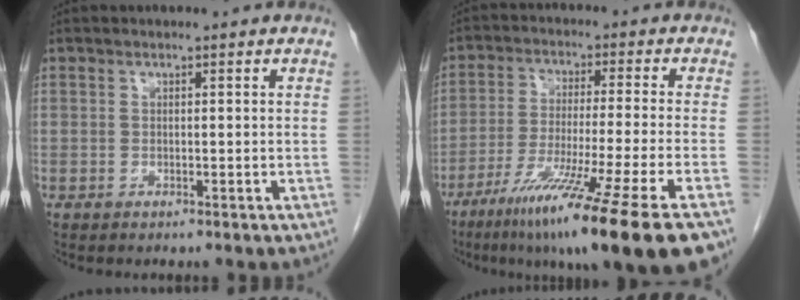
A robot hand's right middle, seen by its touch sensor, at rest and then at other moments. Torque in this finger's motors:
{"motor_torque": [1.47, -0.66, 1.05, 0.21]}